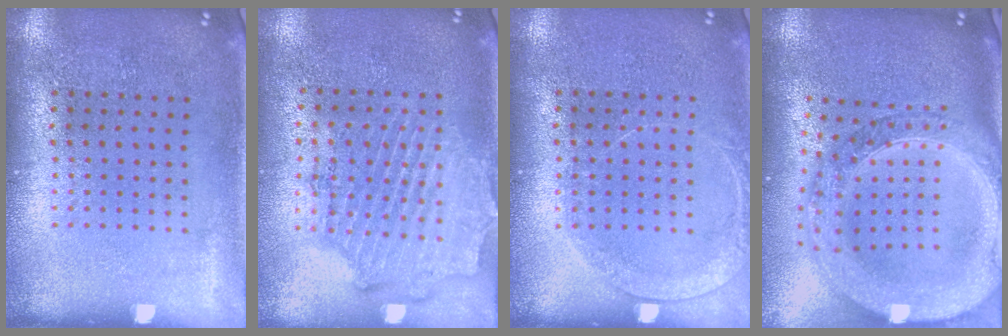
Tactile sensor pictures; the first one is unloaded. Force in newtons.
{"total": 1.9, "press": 1.7, "slide": 0.8}
{"total": 1.4, "press": 1.4, "slide": 0.1}
{"total": 3.6, "press": 2.9, "slide": 2.2}